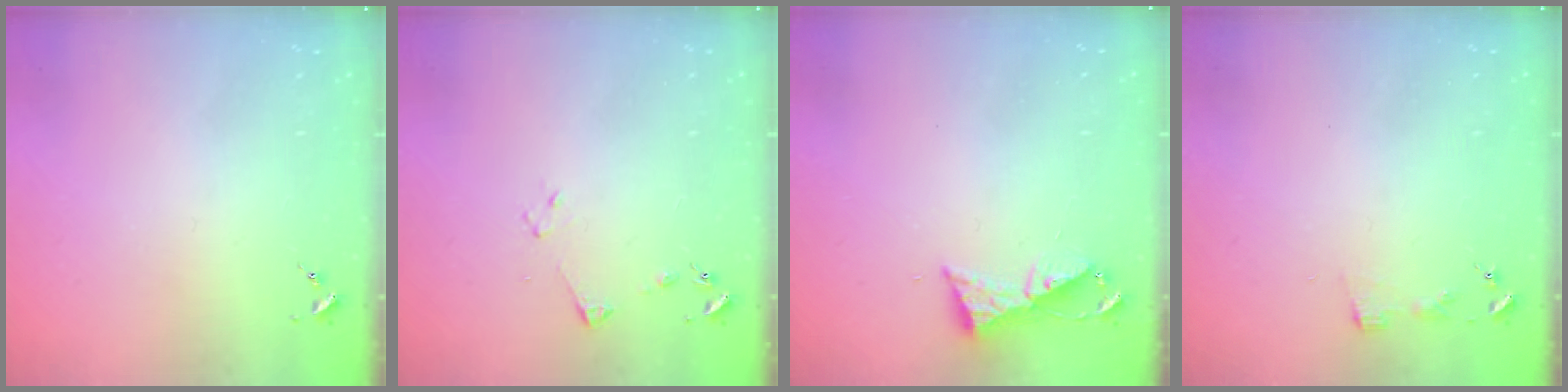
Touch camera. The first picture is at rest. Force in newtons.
{"total": 4.5, "press": 4.5, "slide": 0.6}
{"total": 6.4, "press": 6.4, "slide": 0.6}
{"total": 2.9, "press": 2.9, "slide": 0.3}